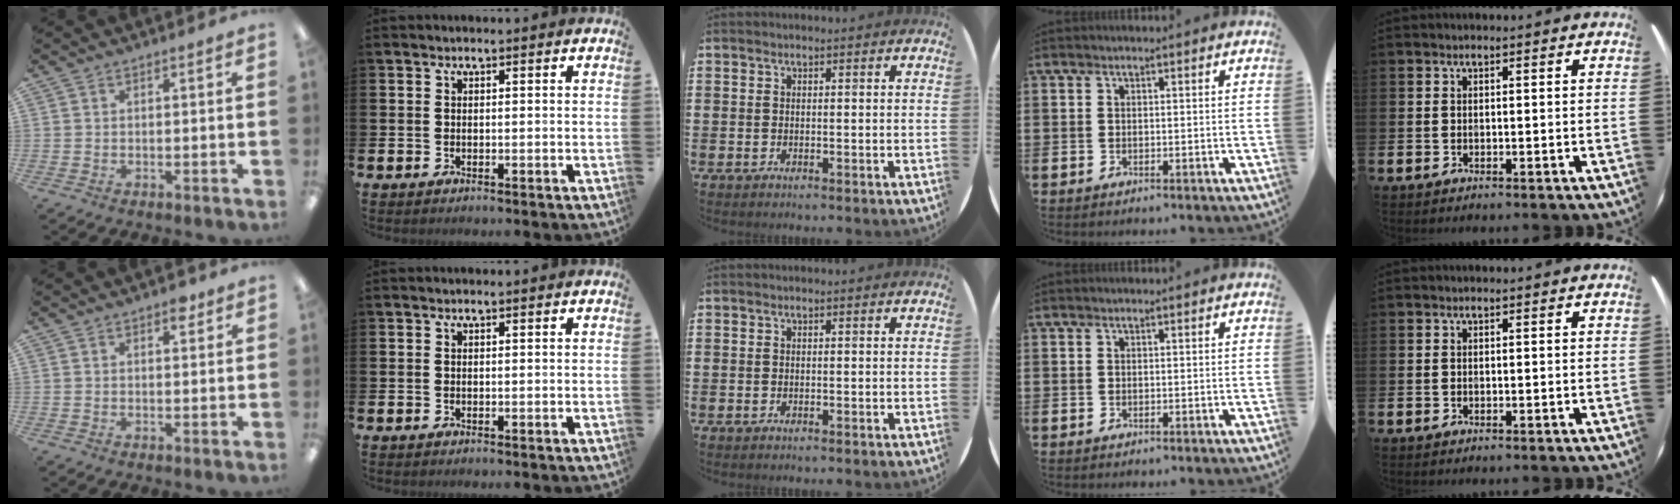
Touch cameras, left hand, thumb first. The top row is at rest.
{"thumb": {"total": 2.9, "force": [1.9, 1.5, 1.5], "torque": [-0.009, -0.006, 0.028]}}